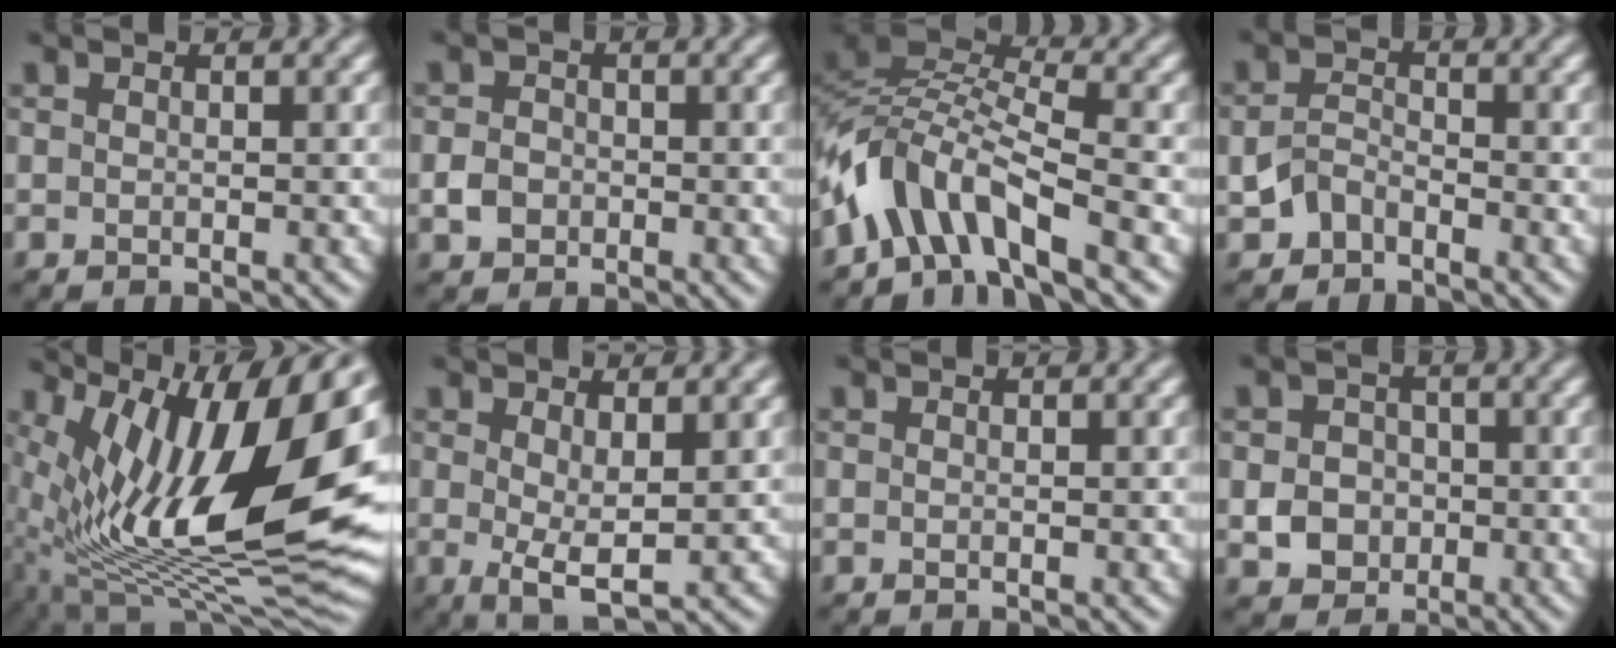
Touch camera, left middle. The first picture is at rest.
{"total": 2.1, "force": [-0.6, 1.8, 0.8], "torque": [-0.011, 0.000, -0.016]}
{"total": 6.6, "force": [-3.8, 2.6, 4.8], "torque": [-0.081, 0.008, -0.090]}
{"total": 2.3, "force": [-1.4, 1.5, 1.1], "torque": [-0.024, 0.009, -0.031]}
{"total": 16.3, "force": [5.1, 6.3, 14.2], "torque": [-0.250, 0.013, 0.079]}
{"total": 3.3, "force": [0.6, 0.9, 3.1], "torque": [-0.054, -0.009, 0.014]}
{"total": 0.0}
{"total": 3.4, "force": [-0.7, 3.1, 1.4], "torque": [-0.019, 0.000, -0.014]}